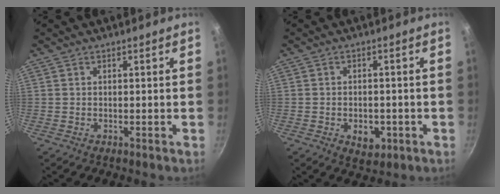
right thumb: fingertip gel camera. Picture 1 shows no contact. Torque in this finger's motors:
{"motor_torque": [-0.15, 0.24, -0.11, -0.14, -0.06]}